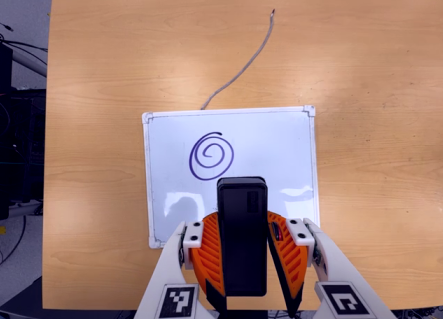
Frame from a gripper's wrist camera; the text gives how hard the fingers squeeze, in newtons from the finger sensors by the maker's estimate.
{"total": 6.8, "left": 5.4, "right": 8.2}